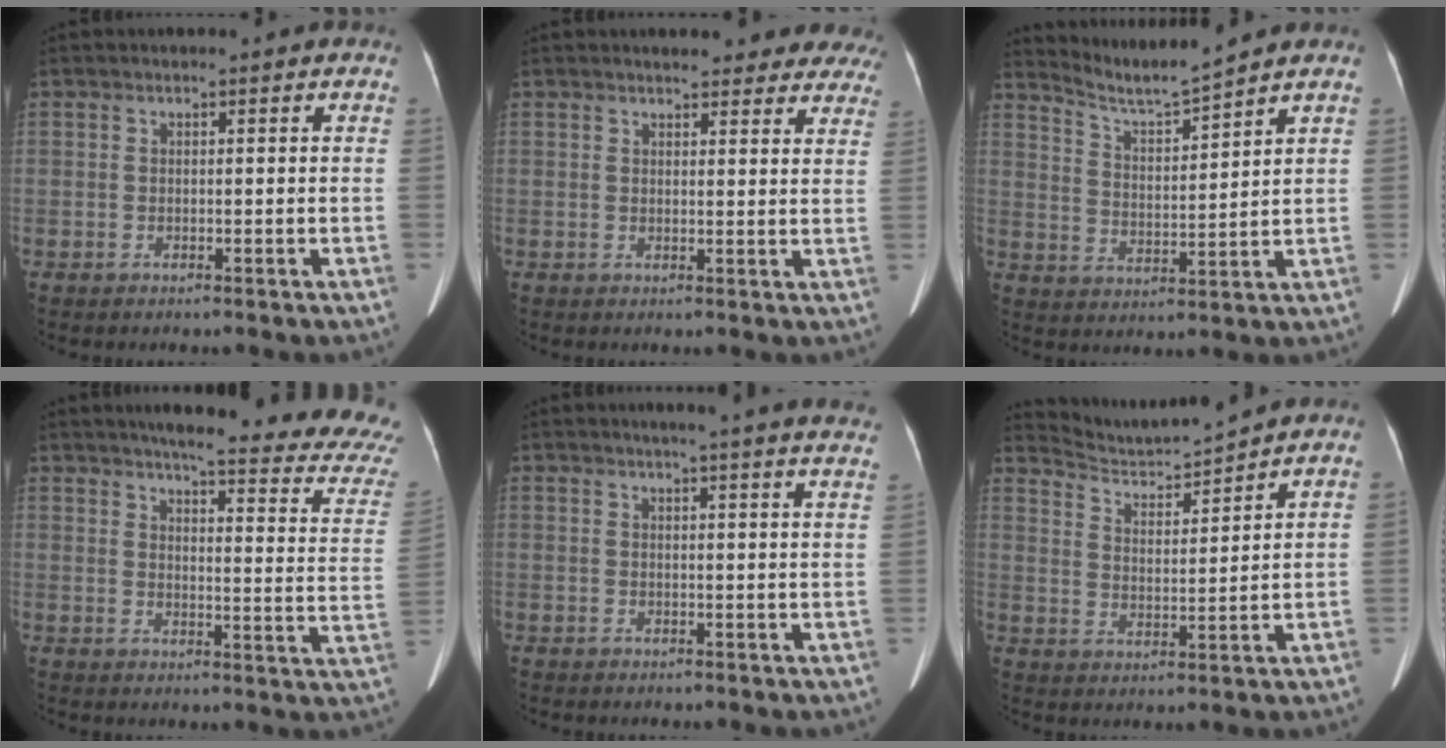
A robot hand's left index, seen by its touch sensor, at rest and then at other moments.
{"total": 13.5, "force": [12.4, 3.6, 4.0], "torque": [-0.008, -0.008, 0.120]}
{"total": 6.3, "force": [6.1, -1.8, 0.6], "torque": [-0.025, -0.013, 0.125]}
{"total": 23.1, "force": [21.2, 0.2, 9.2], "torque": [-0.115, -0.093, 0.237]}
{"total": 14.8, "force": [13.3, -0.2, 6.5], "torque": [-0.084, -0.022, 0.142]}
{"total": 7.1, "force": [7.0, -1.3, -0.1], "torque": [-0.020, -0.003, 0.138]}